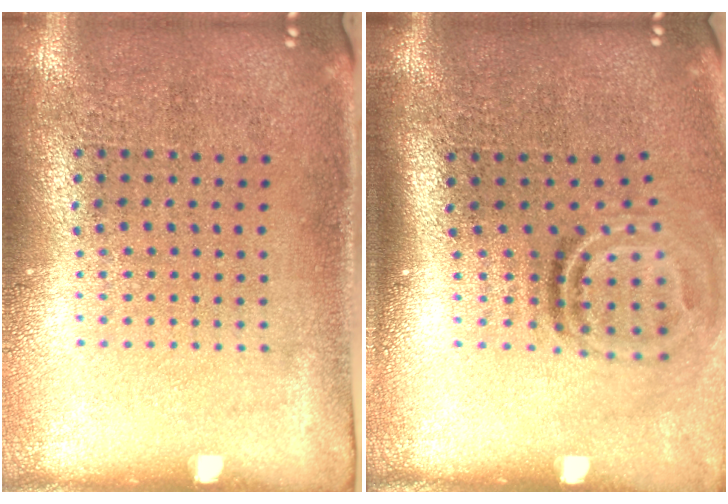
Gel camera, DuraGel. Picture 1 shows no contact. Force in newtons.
{"total": 2.0, "press": 1.1, "slide": 1.6}